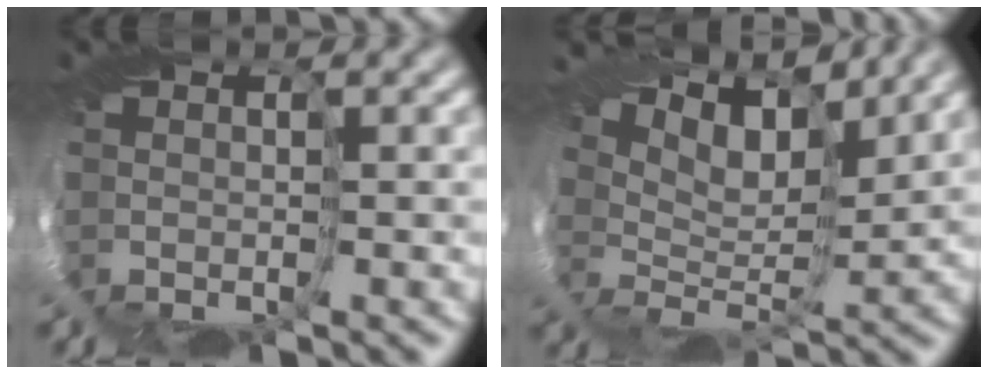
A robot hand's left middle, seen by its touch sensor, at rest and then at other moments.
{"total": 7.1, "force": [6.6, 0.2, 2.6], "torque": [-0.056, 0.024, 0.068]}